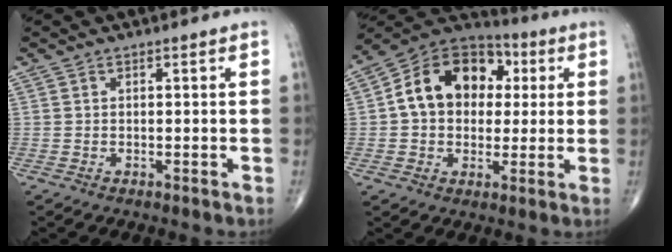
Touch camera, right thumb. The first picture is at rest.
{"total": 16.4, "force": [2.5, 12.3, 10.6], "torque": [-0.139, 0.025, 0.032]}